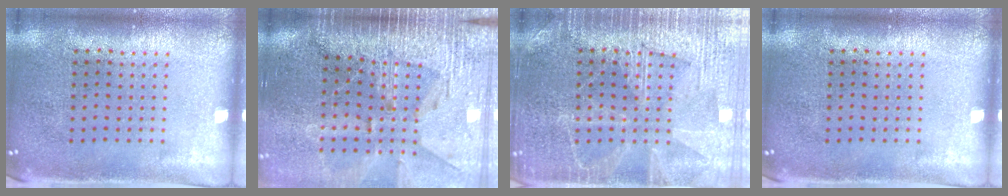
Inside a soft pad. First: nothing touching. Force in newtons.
{"total": 4.0, "press": 3.5, "slide": 2.0}
{"total": 3.6, "press": 3.6, "slide": 0.5}
{"total": 0.0}